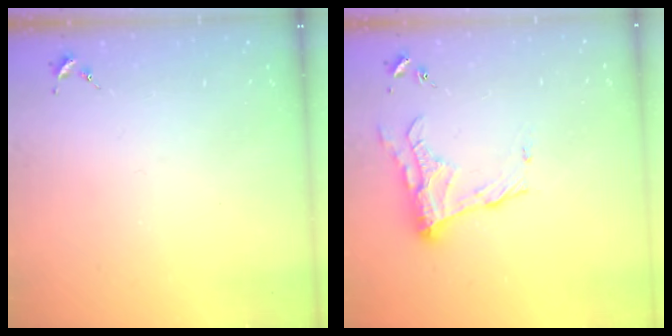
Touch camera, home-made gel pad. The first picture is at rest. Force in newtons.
{"total": 12.1, "press": 12.1, "slide": 0.3}